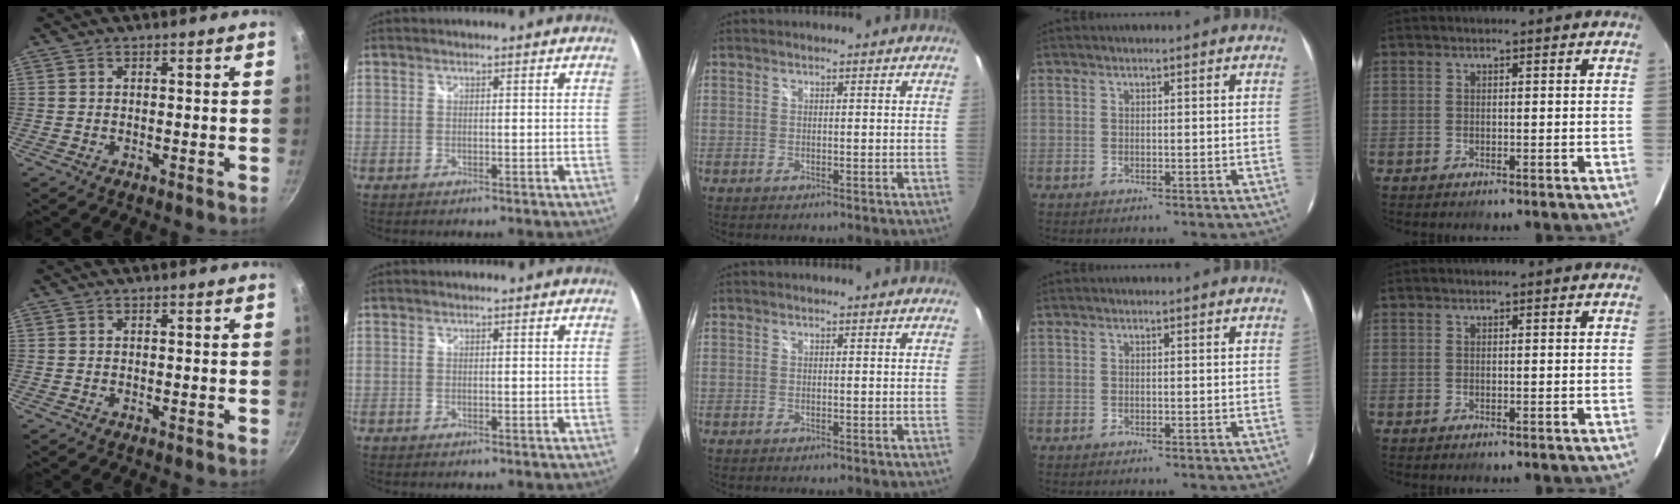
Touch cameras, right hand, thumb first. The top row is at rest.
{}